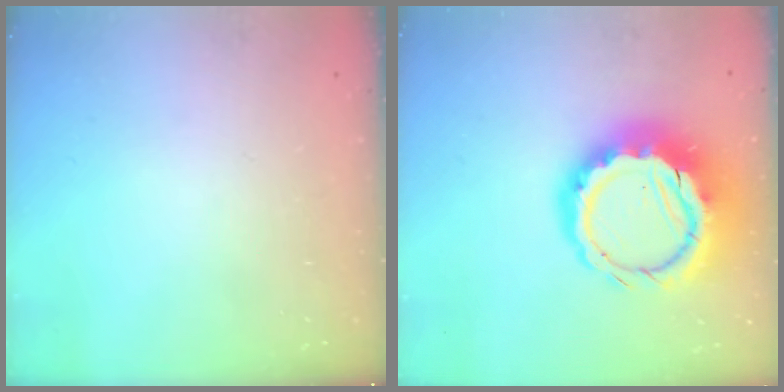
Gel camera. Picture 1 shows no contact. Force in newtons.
{"total": 17.6, "press": 17.2, "slide": 3.5}